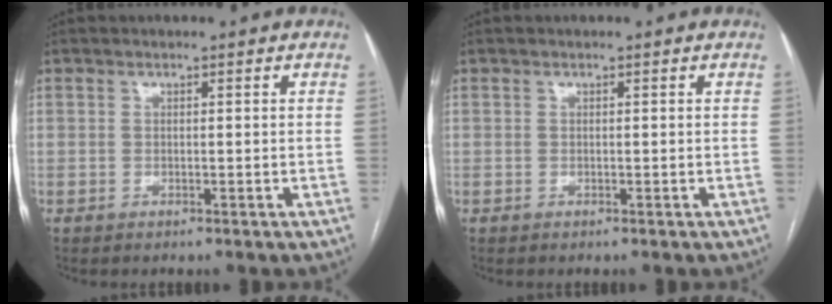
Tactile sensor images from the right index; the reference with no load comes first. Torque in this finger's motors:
{"motor_torque": [0.00, 0.00, 0.00, 0.00]}